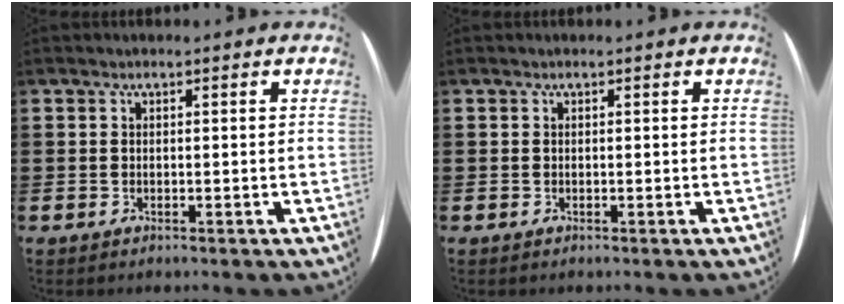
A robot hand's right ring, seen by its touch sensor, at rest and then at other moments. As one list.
[{"total": 0.0}]